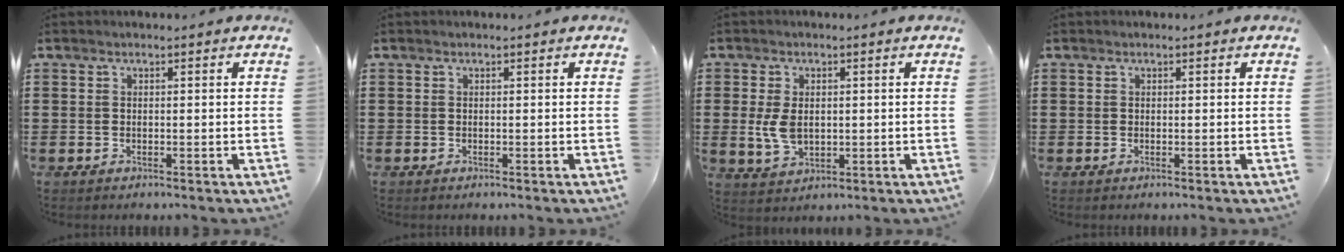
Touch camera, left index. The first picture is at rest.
{"total": 0.0}
{"total": 4.8, "force": [0.3, 3.1, 3.7], "torque": [-0.095, 0.000, 0.001]}
{"total": 0.0}